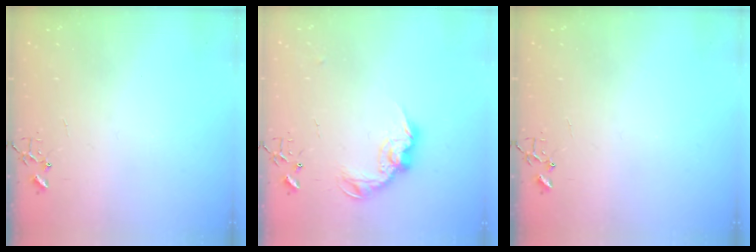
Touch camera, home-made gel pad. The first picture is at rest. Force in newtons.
{"total": 12.8, "press": 12.8, "slide": 0.7}
{"total": 0.0}